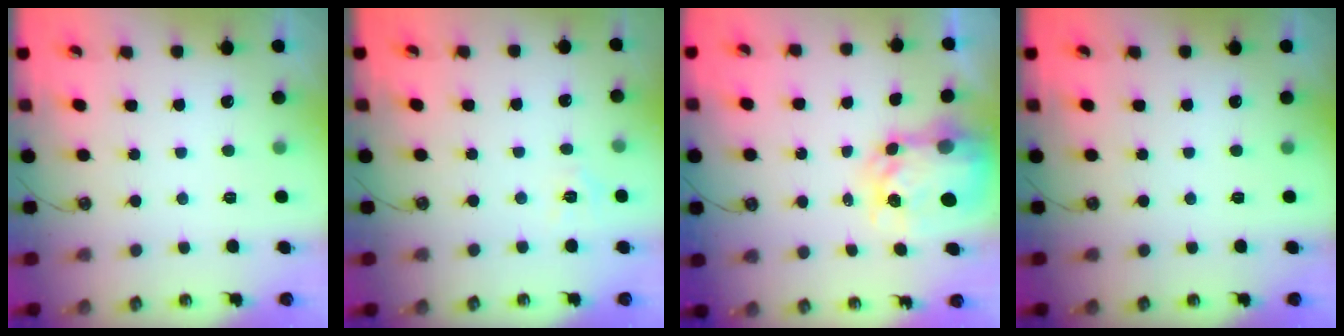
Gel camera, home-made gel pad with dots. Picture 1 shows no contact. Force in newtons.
{"total": 4.9, "press": 4.9, "slide": 0.5}
{"total": 6.4, "press": 6.4, "slide": 0.6}
{"total": 0.0}